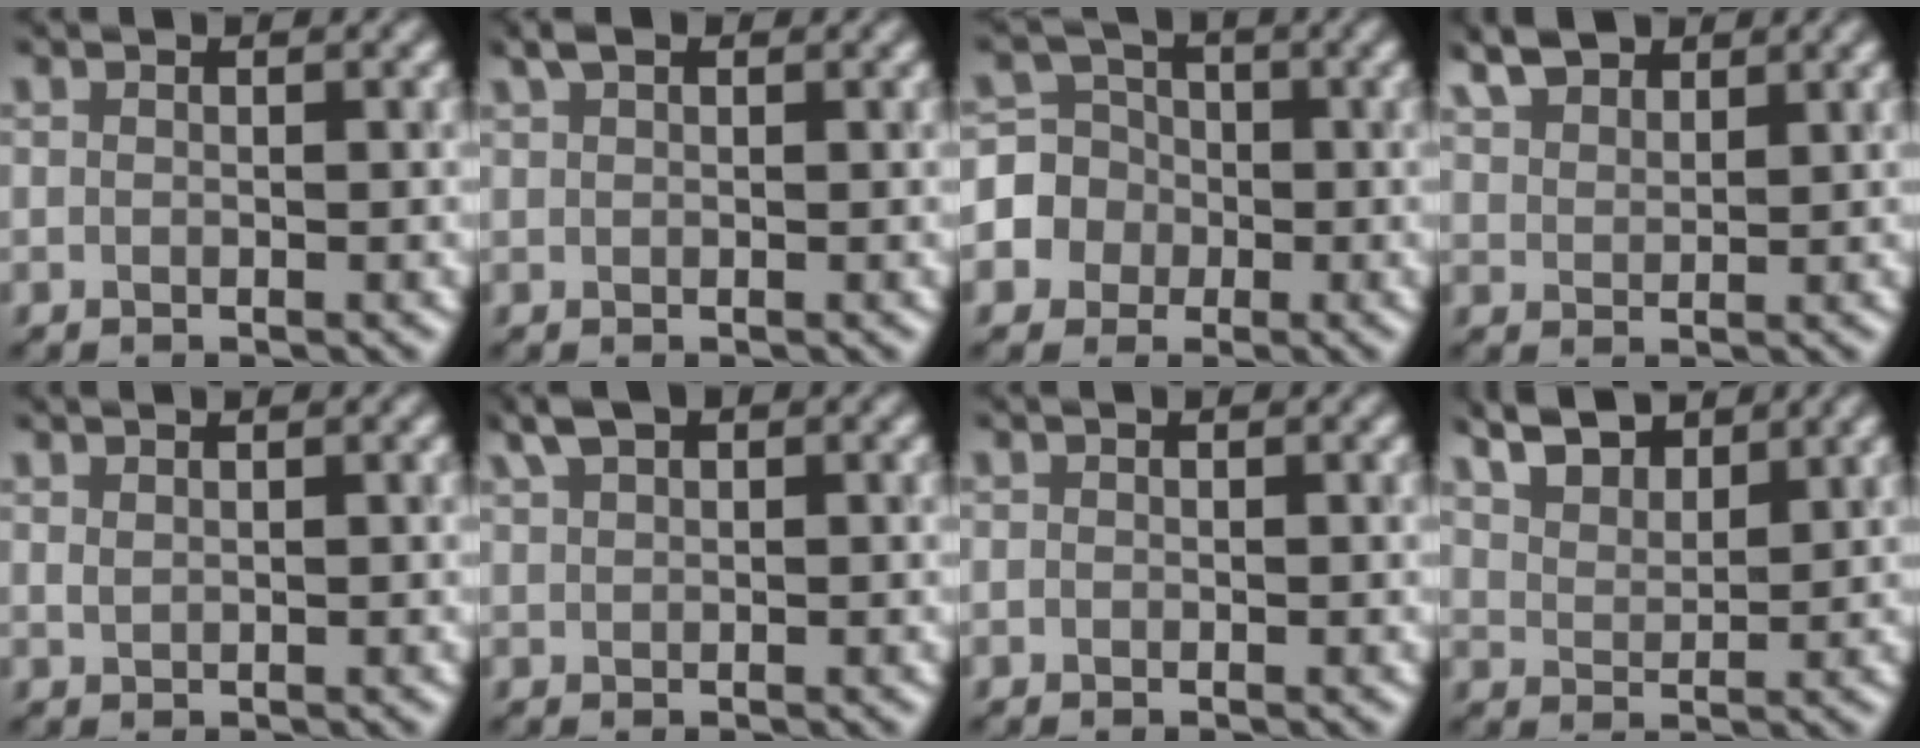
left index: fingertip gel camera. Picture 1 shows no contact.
{"total": 1.3, "force": [1.0, 0.5, 0.6], "torque": [-0.004, 0.011, 0.017]}
{"total": 5.0, "force": [-1.0, 4.9, 0.5], "torque": [0.004, 0.025, -0.037]}
{"total": 3.5, "force": [2.9, 1.4, 1.3], "torque": [-0.027, 0.017, 0.061]}
{"total": 0.6, "force": [0.5, 0.1, -0.1], "torque": [0.003, 0.008, 0.015]}
{"total": 2.1, "force": [1.5, 0.9, 1.1], "torque": [-0.015, 0.013, 0.032]}
{"total": 0.0}
{"total": 5.5, "force": [4.8, 1.8, 1.9], "torque": [-0.042, 0.014, 0.075]}